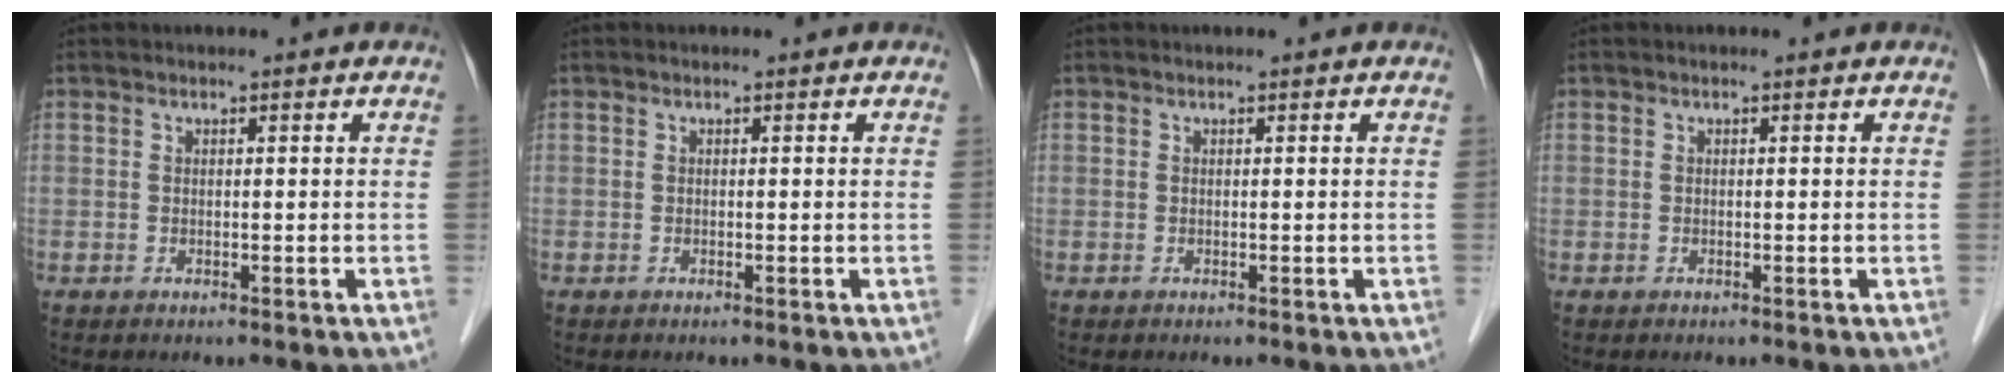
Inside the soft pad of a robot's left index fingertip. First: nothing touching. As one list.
[{"total": 0.0}, {"total": 0.0}, {"total": 0.0}]